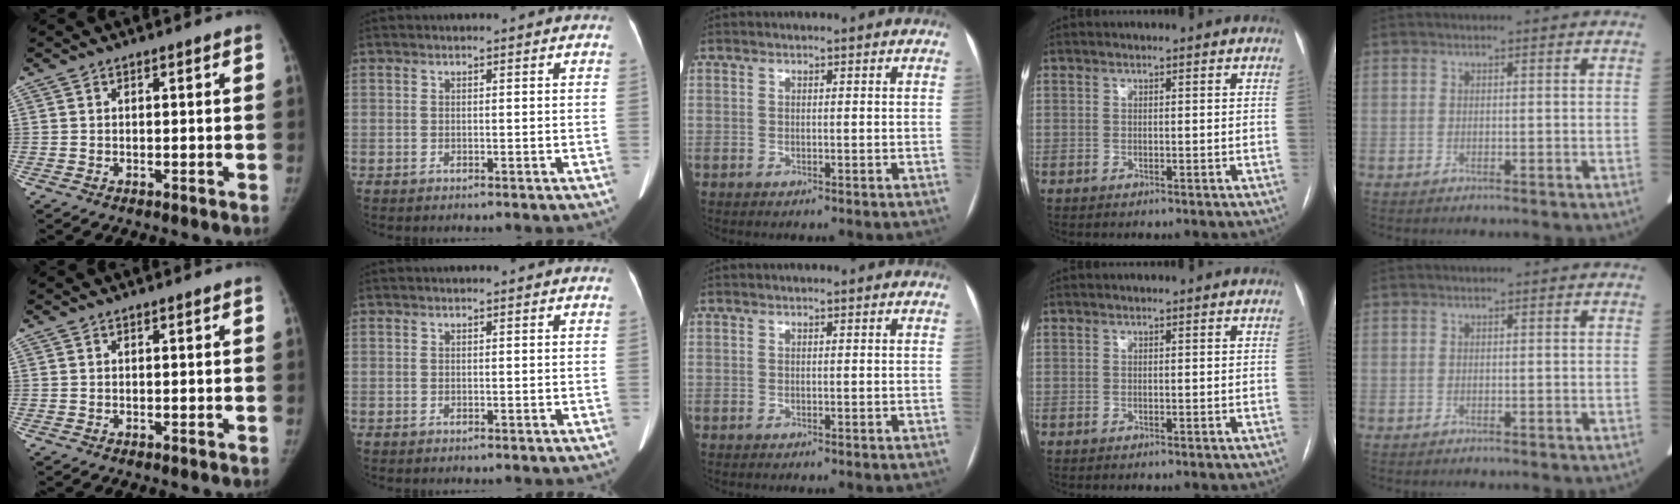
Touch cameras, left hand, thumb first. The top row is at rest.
{}